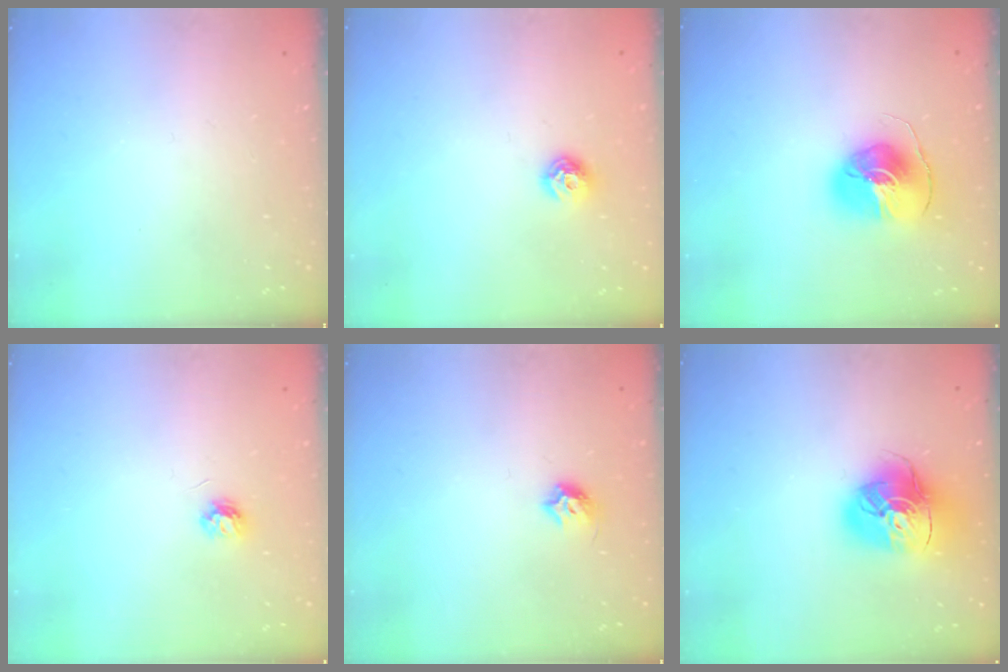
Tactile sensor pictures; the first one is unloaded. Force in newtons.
{"total": 7.0, "press": 6.9, "slide": 0.9}
{"total": 8.7, "press": 8.7, "slide": 0.6}
{"total": 3.8, "press": 3.8, "slide": 0.5}
{"total": 6.8, "press": 6.8, "slide": 1.0}
{"total": 14.4, "press": 14.3, "slide": 1.8}